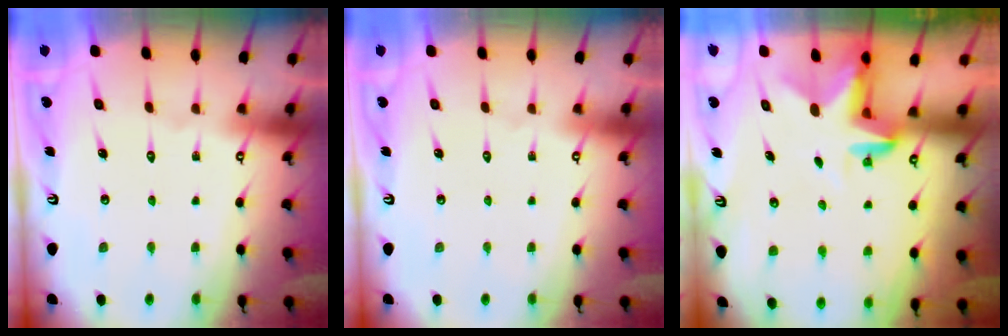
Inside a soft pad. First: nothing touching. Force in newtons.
{"total": 0.0}
{"total": 3.0, "press": 2.9, "slide": 0.5}